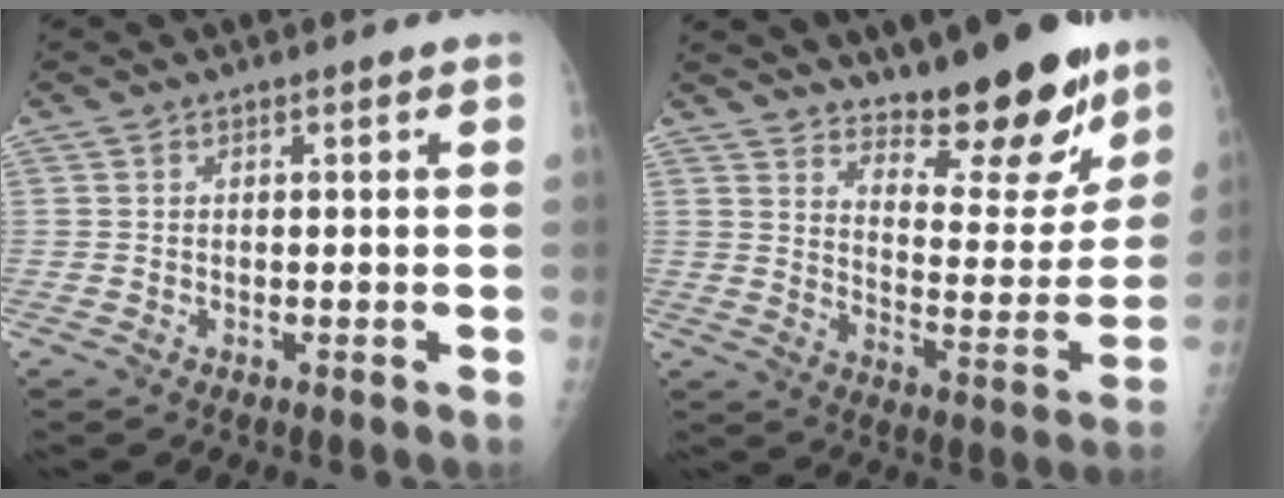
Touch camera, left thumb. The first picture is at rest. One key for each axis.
{"total": 18.1, "fx": 14.2, "fy": 5.7, "fz": 9.6, "tx": -0.087, "ty": -0.117, "tz": 0.208}